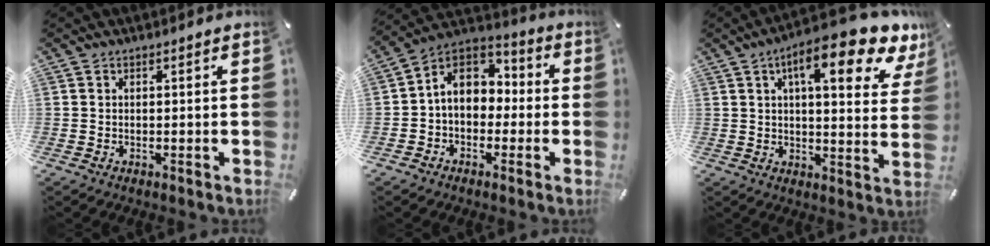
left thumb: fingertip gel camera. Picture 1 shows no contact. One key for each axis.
{"total": 9.0, "fx": 0.4, "fy": 7.6, "fz": 4.8, "tx": -0.102, "ty": 0.010, "tz": 0.005}
{"total": 15.6, "fx": 8.8, "fy": 4.5, "fz": 12.0, "tx": -0.176, "ty": -0.042, "tz": 0.135}